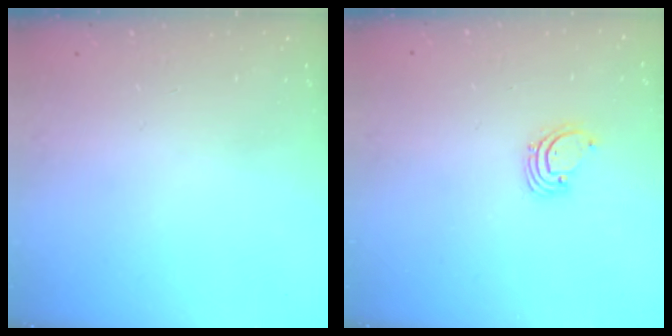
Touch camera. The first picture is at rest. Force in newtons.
{"total": 1.4, "press": 1.4, "slide": 0.1}